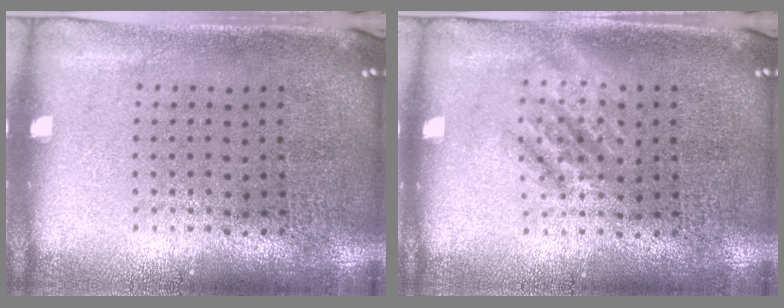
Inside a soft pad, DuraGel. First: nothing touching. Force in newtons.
{"total": 1.0, "press": 1.0, "slide": 0.2}